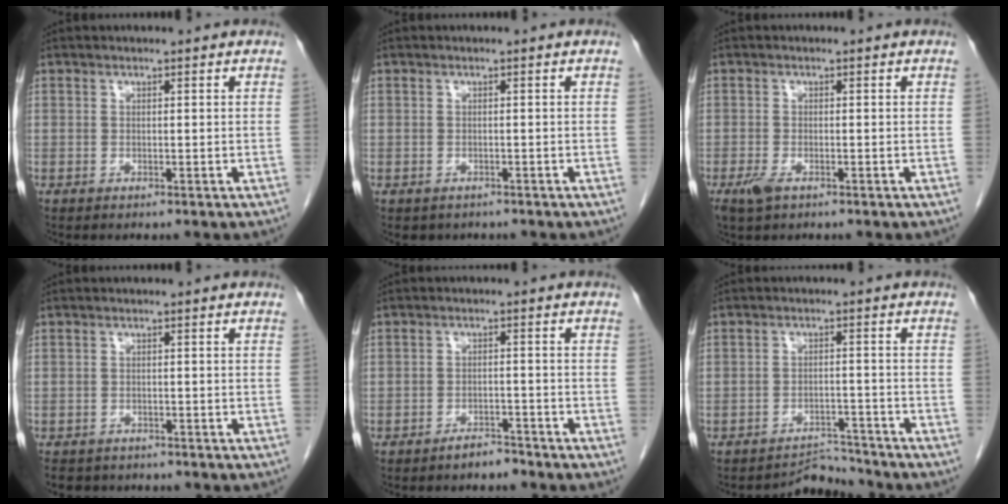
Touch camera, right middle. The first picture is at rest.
{"total": 2.0, "force": [-1.5, 1.3, 0.2], "torque": [-0.007, 0.001, -0.018]}
{"total": 1.8, "force": [-1.0, 0.8, 1.3], "torque": [-0.030, -0.002, -0.015]}
{"total": 4.9, "force": [-4.2, 2.4, 1.0], "torque": [-0.015, -0.001, -0.057]}
{"total": 2.6, "force": [-2.3, 0.7, 0.8], "torque": [-0.015, 0.001, -0.037]}
{"total": 3.9, "force": [-3.7, 0.2, -1.2], "torque": [0.024, 0.005, -0.056]}